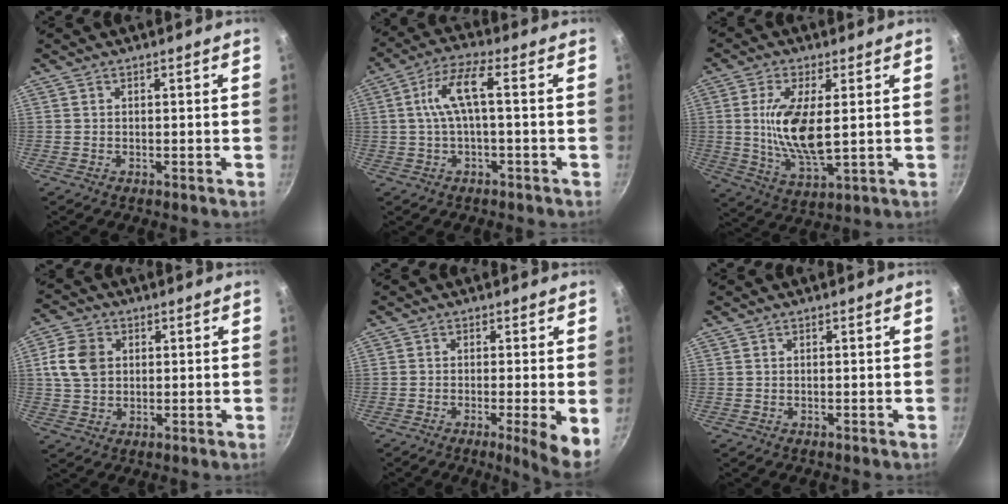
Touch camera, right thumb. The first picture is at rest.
{"total": 7.4, "force": [-0.2, 2.0, 7.1], "torque": [-0.153, 0.025, -0.004]}
{"total": 12.3, "force": [1.3, 4.7, 11.2], "torque": [-0.216, -0.014, 0.029]}
{"total": 8.2, "force": [1.7, 6.3, 5.0], "torque": [-0.081, 0.004, 0.026]}
{"total": 6.6, "force": [-1.7, 0.5, 6.3], "torque": [-0.088, -0.004, -0.028]}
{"total": 0.0}